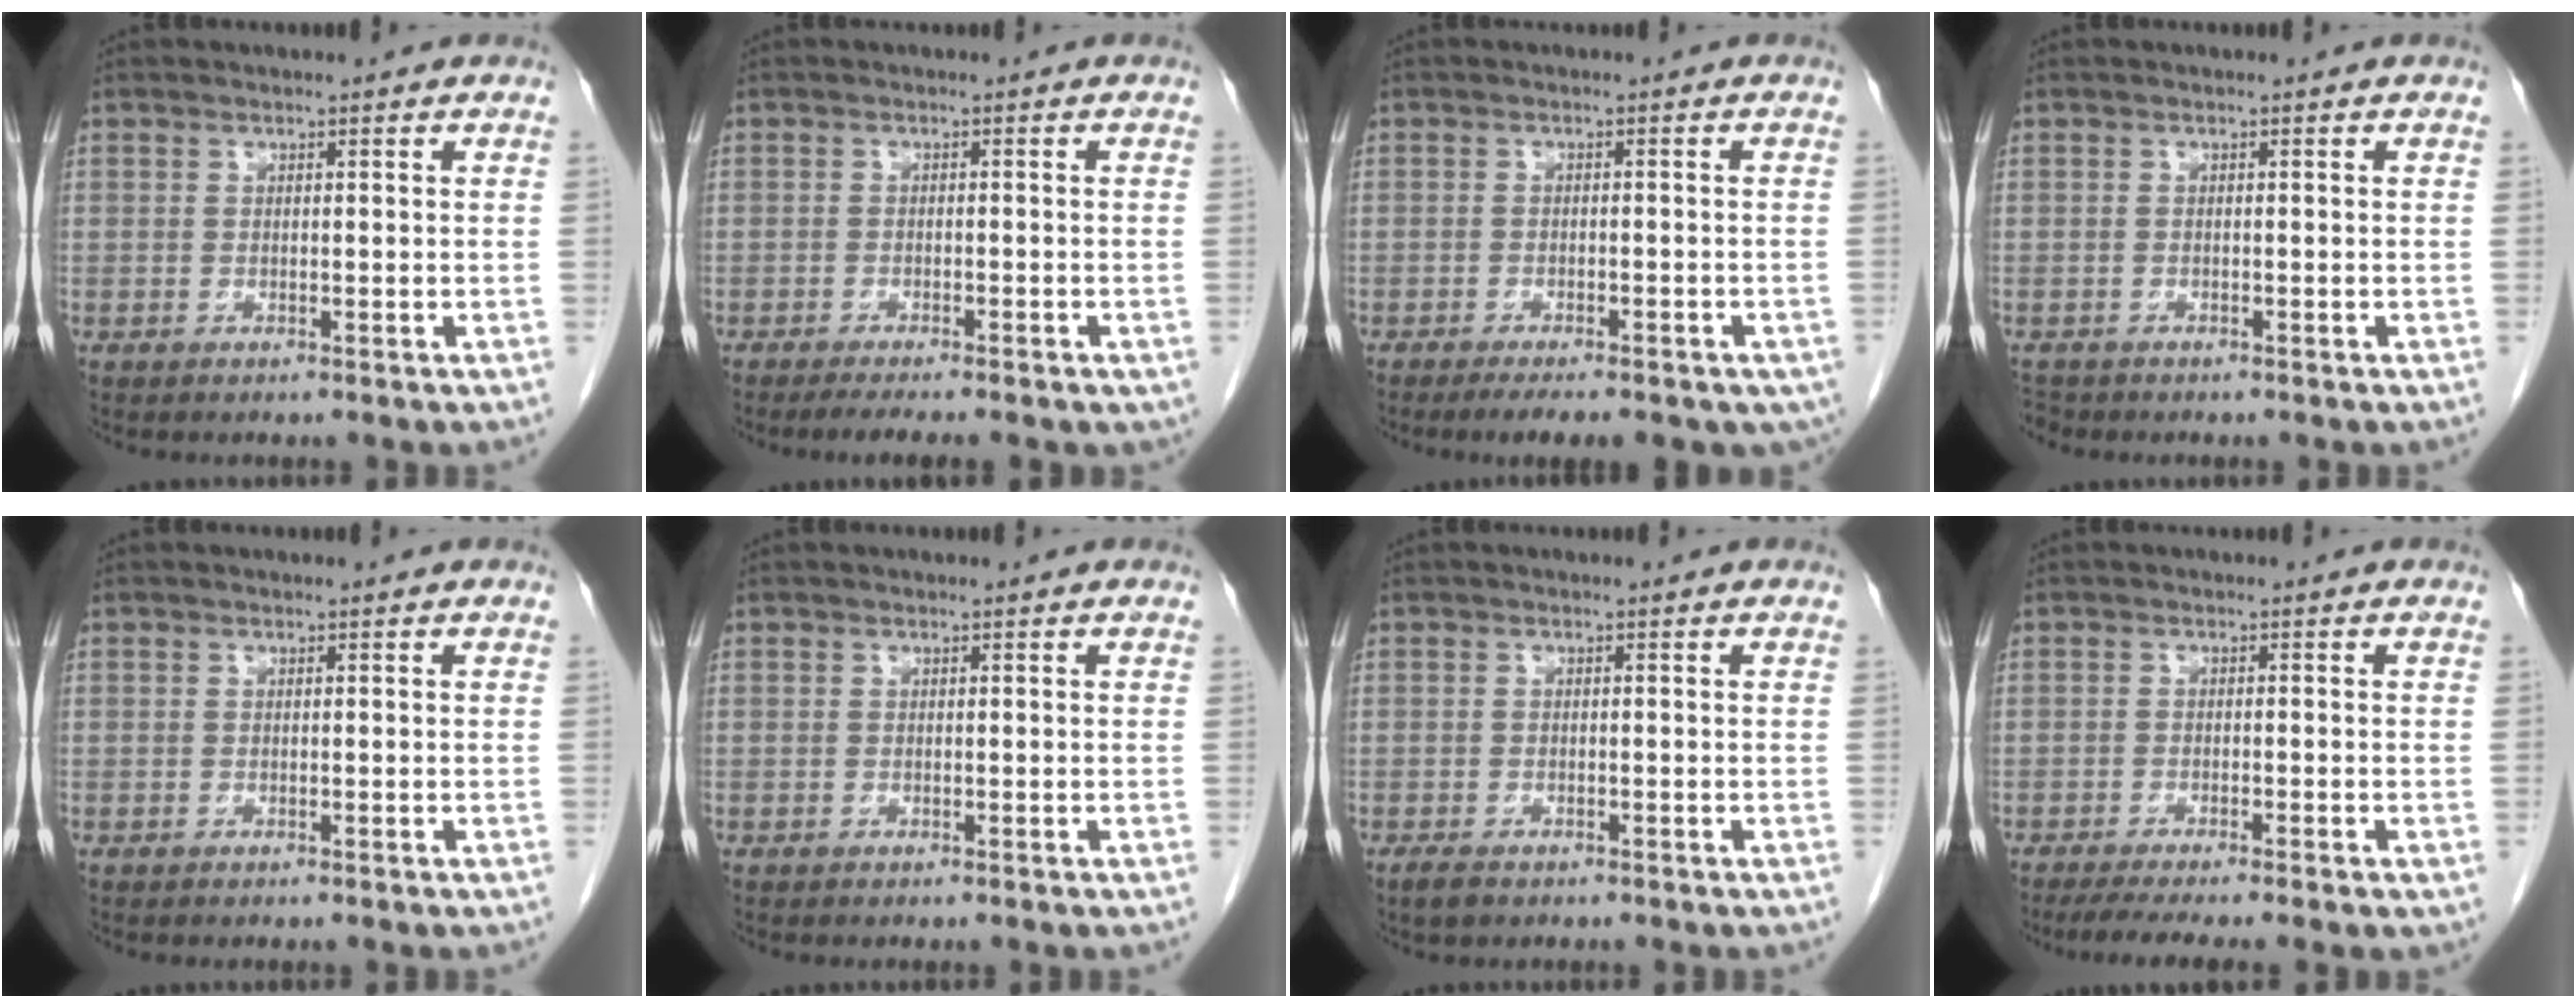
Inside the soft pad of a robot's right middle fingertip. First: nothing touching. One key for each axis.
{"total": 7.8, "fx": -5.4, "fy": 1.3, "fz": 5.4, "tx": -0.078, "ty": -0.015, "tz": -0.085}
{"total": 12.1, "fx": -8.6, "fy": 4.3, "fz": 7.4, "tx": -0.096, "ty": -0.012, "tz": -0.104}
{"total": 1.3, "fx": -1.2, "fy": 0.5, "fz": 0.0, "tx": -0.004, "ty": -0.004, "tz": -0.020}
{"total": 0.0}
{"total": 0.0}
{"total": 1.8, "fx": -1.3, "fy": 0.8, "fz": 1.0, "tx": -0.024, "ty": -0.003, "tz": -0.019}
{"total": 7.4, "fx": -5.4, "fy": 1.0, "fz": 4.9, "tx": -0.070, "ty": -0.013, "tz": -0.083}